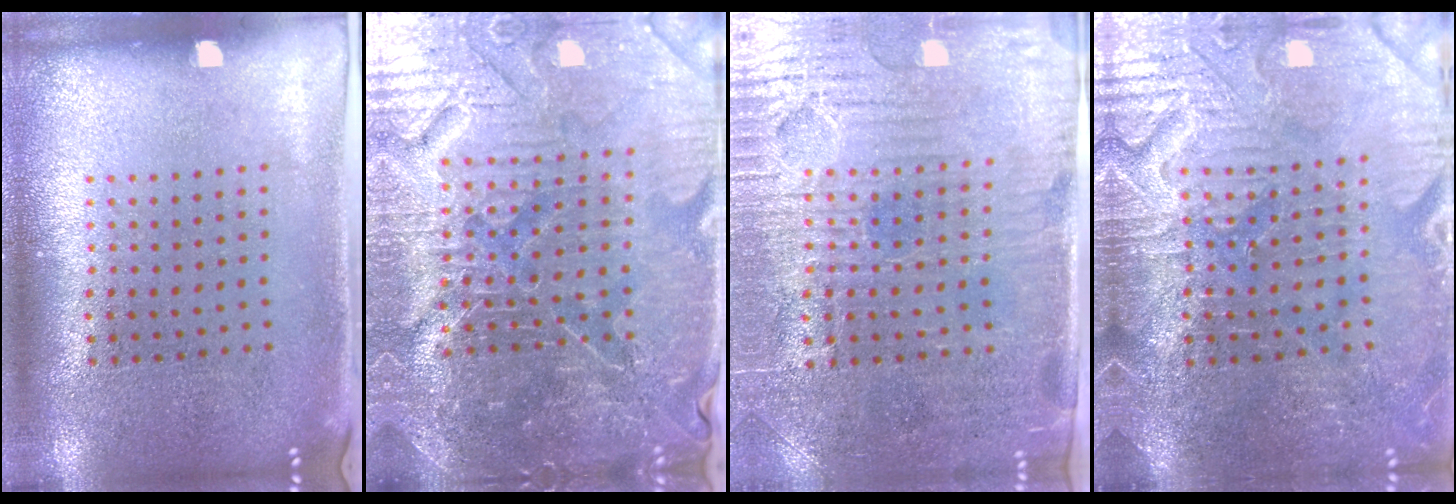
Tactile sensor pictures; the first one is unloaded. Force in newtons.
{"total": 5.8, "press": 5.4, "slide": 2.2}
{"total": 3.8, "press": 3.5, "slide": 1.4}
{"total": 3.9, "press": 3.8, "slide": 1.0}